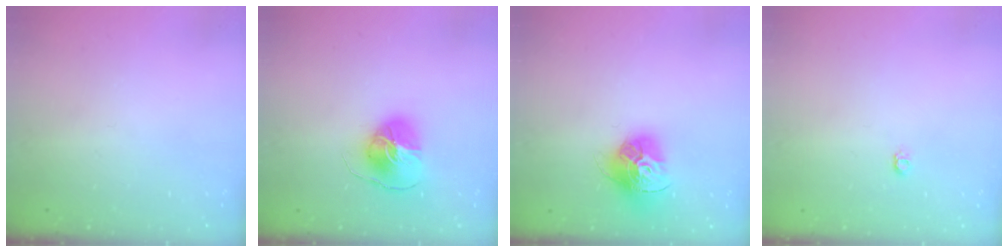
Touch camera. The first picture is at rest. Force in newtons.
{"total": 9.1, "press": 9.1, "slide": 0.5}
{"total": 14.8, "press": 14.8, "slide": 1.6}
{"total": 3.7, "press": 3.7, "slide": 0.4}